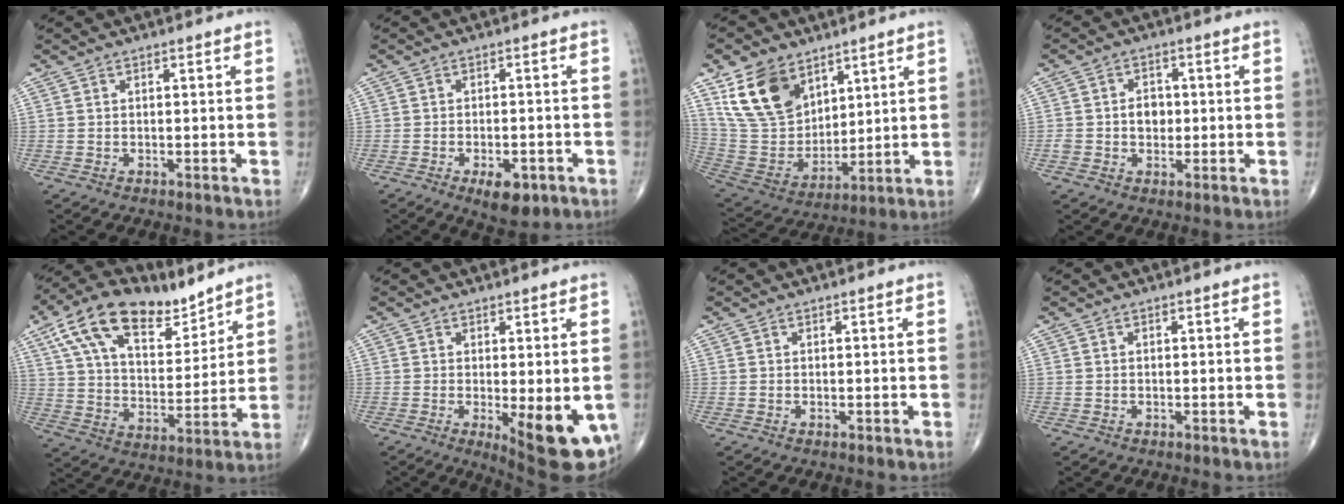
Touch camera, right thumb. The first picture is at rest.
{"total": 6.3, "force": [-3.0, 2.9, 4.7], "torque": [-0.062, 0.005, -0.036]}
{"total": 15.9, "force": [8.8, 10.3, 8.3], "torque": [-0.127, -0.042, 0.188]}
{"total": 4.5, "force": [-0.1, 3.5, 2.8], "torque": [-0.028, 0.008, -0.003]}
{"total": 18.7, "force": [11.6, 9.4, 11.2], "torque": [-0.171, -0.035, 0.210]}
{"total": 12.0, "force": [-2.9, 4.0, 10.9], "torque": [-0.131, -0.024, -0.027]}
{"total": 0.0}
{"total": 0.0}